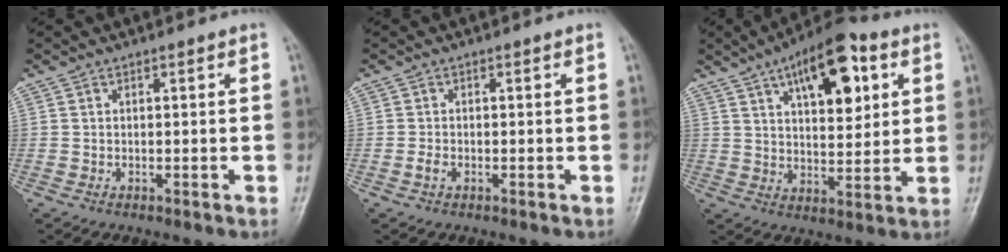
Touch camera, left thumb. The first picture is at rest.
{"total": 1.2, "force": [-0.5, 0.8, 0.8], "torque": [-0.018, -0.001, -0.012]}
{"total": 16.1, "force": [6.9, 7.2, 12.6], "torque": [-0.152, -0.014, 0.105]}